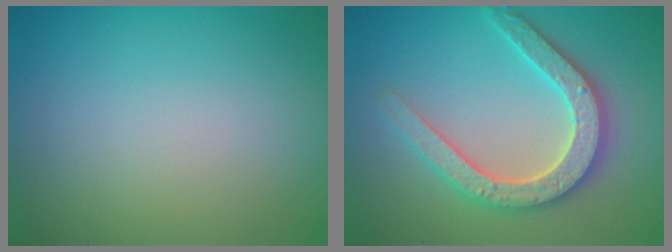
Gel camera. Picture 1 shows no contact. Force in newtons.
{"total": 4.7, "press": 4.6, "slide": 1.0}